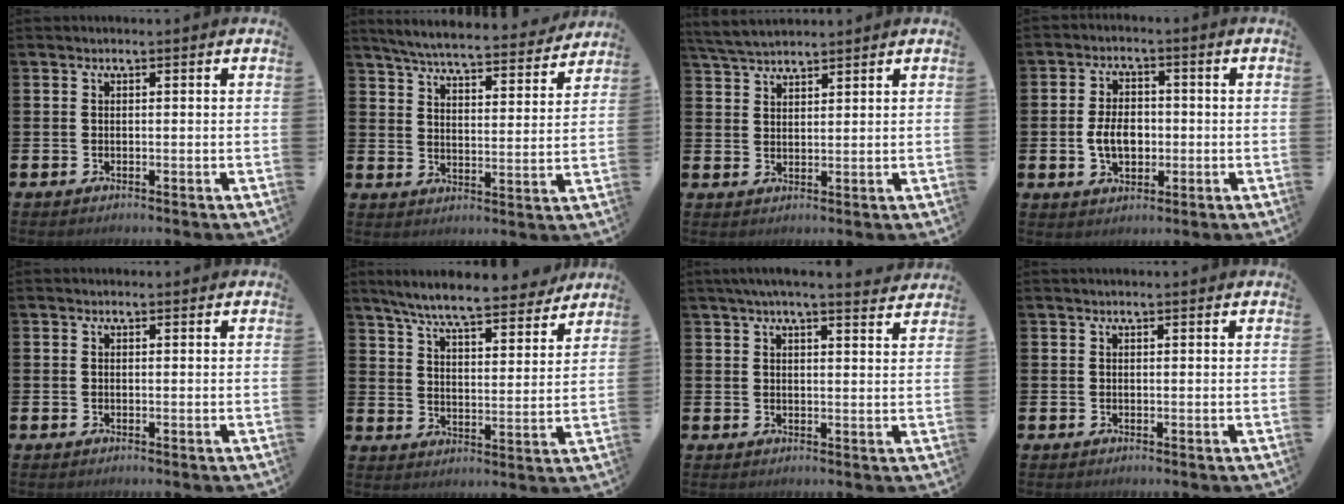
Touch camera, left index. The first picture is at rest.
{"total": 6.0, "force": [5.8, 0.4, 1.5], "torque": [-0.050, -0.044, 0.098]}
{"total": 3.9, "force": [3.8, 0.7, 0.8], "torque": [-0.023, -0.013, 0.069]}
{"total": 5.0, "force": [-0.6, 3.4, 3.7], "torque": [-0.054, 0.003, -0.016]}
{"total": 0.0}
{"total": 8.1, "force": [7.5, 0.7, 2.9], "torque": [-0.082, -0.046, 0.130]}
{"total": 4.7, "force": [4.4, -0.1, 1.7], "torque": [-0.035, -0.016, 0.076]}
{"total": 0.7, "force": [0.7, -0.1, 0.1], "torque": [0.005, -0.004, 0.011]}